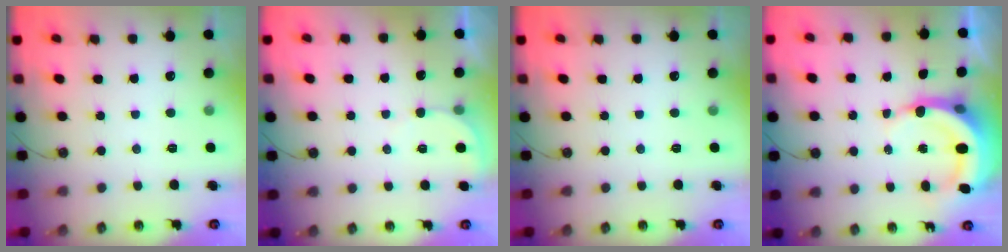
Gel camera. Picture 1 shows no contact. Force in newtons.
{"total": 2.6, "press": 2.6, "slide": 0.2}
{"total": 0.0}
{"total": 8.0, "press": 7.8, "slide": 2.0}